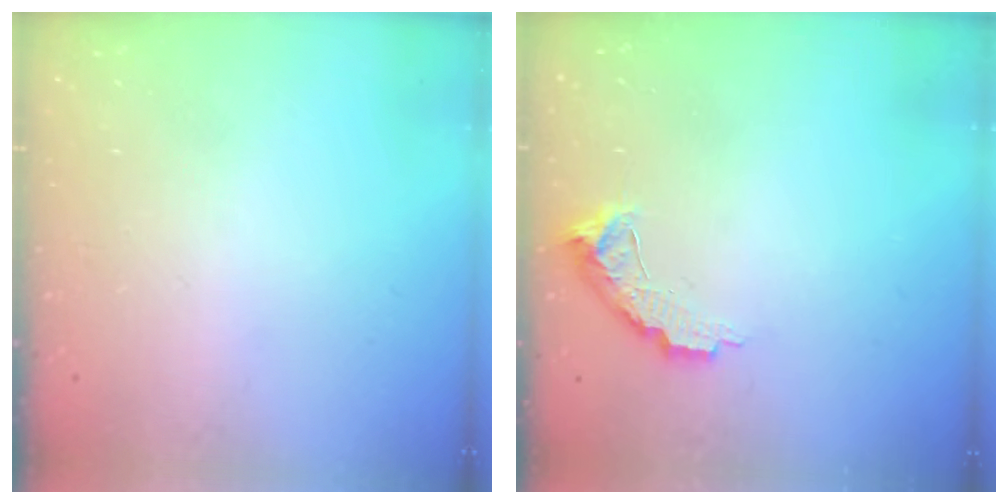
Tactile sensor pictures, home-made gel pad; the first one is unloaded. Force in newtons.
{"total": 8.6, "press": 8.6, "slide": 0.4}